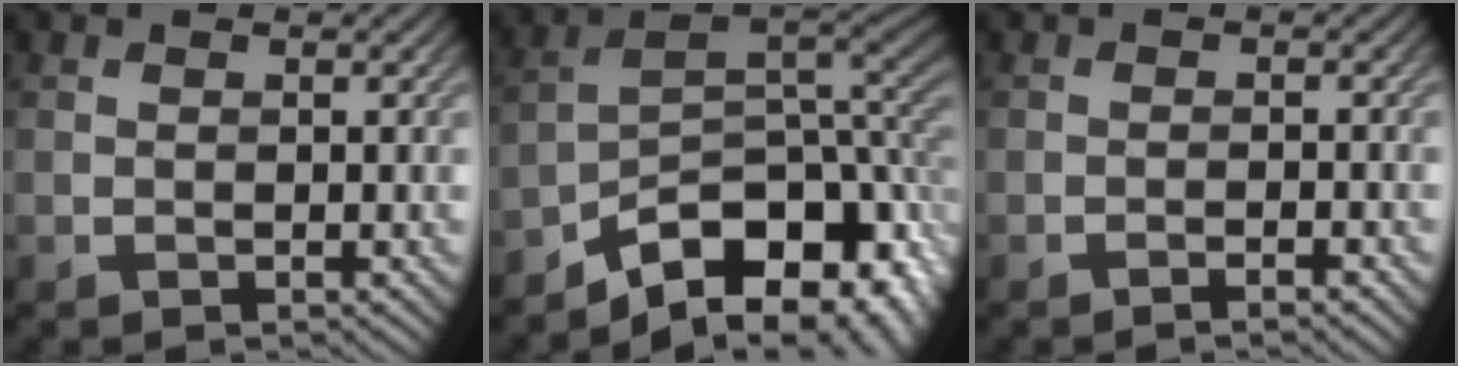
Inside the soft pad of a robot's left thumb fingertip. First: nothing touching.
{"total": 12.5, "force": [-6.5, 6.7, 8.3], "torque": [-0.138, -0.019, -0.096]}
{"total": 1.4, "force": [-1.0, 0.1, 0.9], "torque": [-0.011, 0.005, -0.022]}